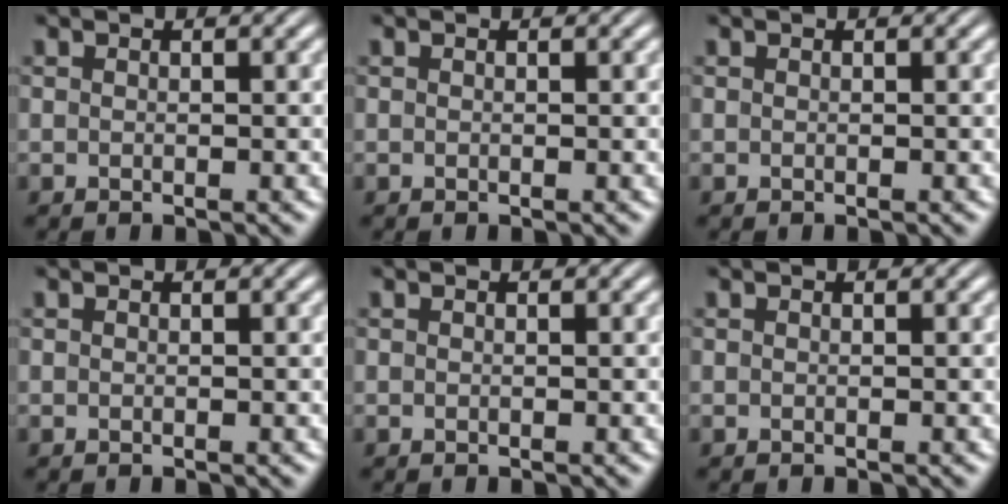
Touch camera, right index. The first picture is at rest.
{"total": 0.0}
{"total": 0.0}
{"total": 0.0}
{"total": 0.0}
{"total": 0.0}